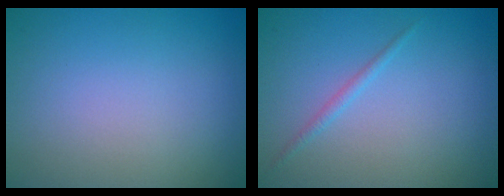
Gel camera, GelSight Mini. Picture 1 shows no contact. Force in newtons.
{"total": 0.8, "press": 0.8, "slide": 0.1}